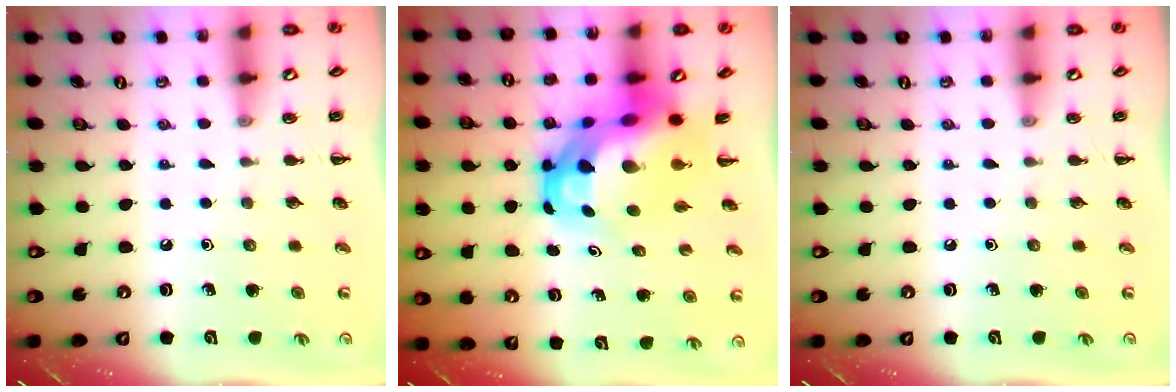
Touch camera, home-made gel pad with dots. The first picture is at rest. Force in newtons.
{"total": 11.2, "press": 10.7, "slide": 3.1}
{"total": 0.0}